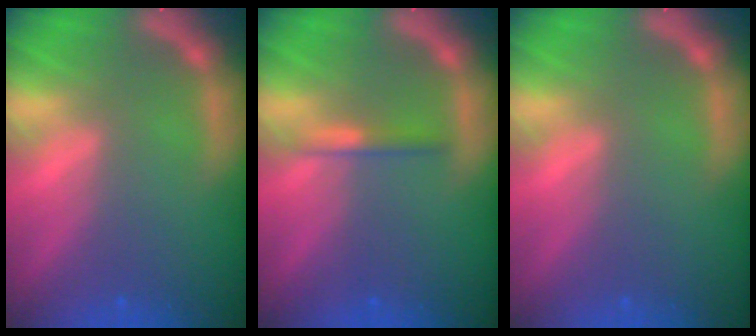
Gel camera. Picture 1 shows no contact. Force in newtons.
{"total": 1.4}
{"total": 0.0}